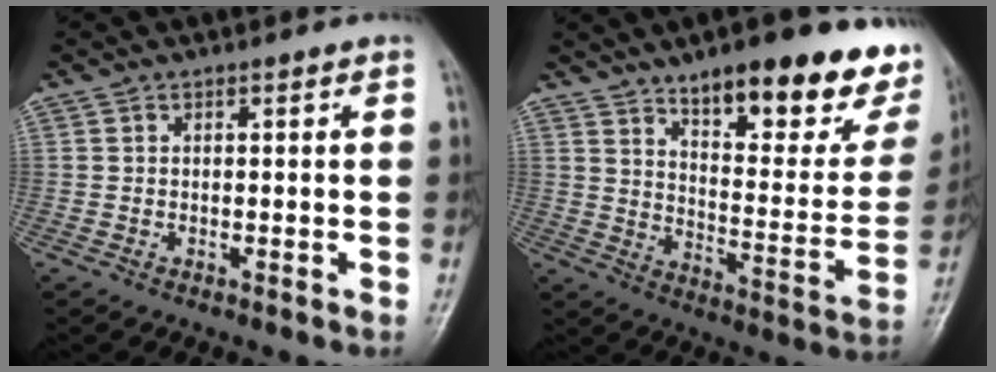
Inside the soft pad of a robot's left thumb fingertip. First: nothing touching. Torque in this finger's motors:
{"motor_torque": [0.90, 0.85, 1.48, -1.30, 0.09]}